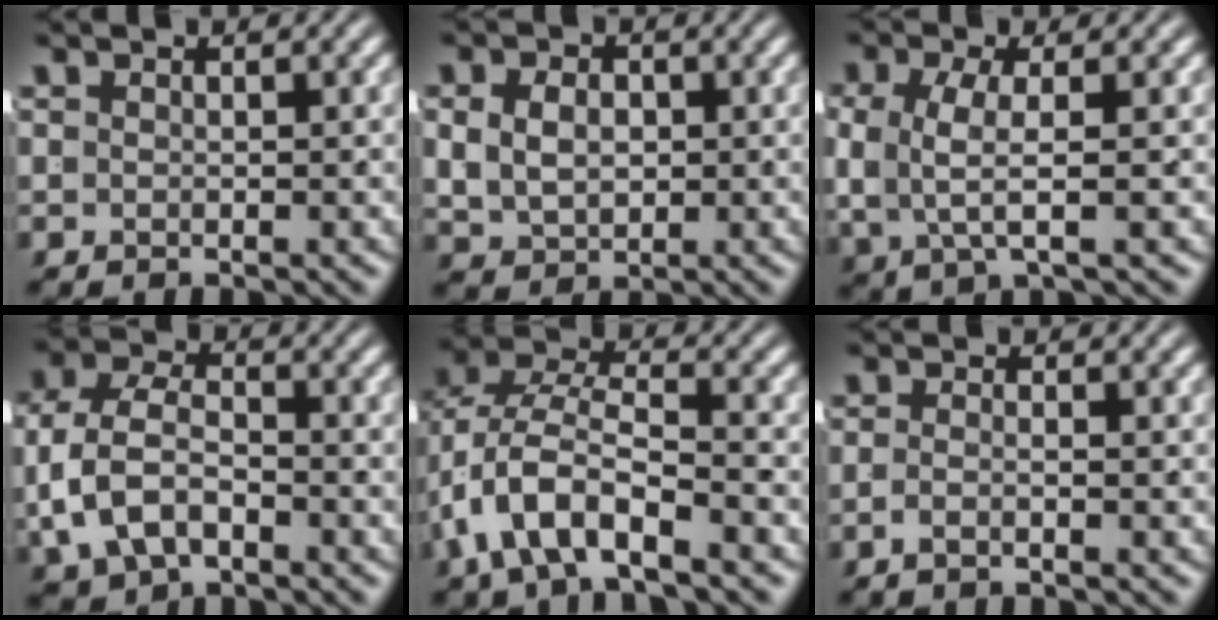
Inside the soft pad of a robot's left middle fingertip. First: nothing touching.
{"total": 3.5, "force": [0.4, 2.7, 2.2], "torque": [-0.035, -0.010, 0.018]}
{"total": 3.9, "force": [0.2, 1.4, 3.6], "torque": [-0.079, -0.014, 0.018]}
{"total": 5.9, "force": [-0.9, 4.3, 4.0], "torque": [-0.094, -0.025, 0.000]}
{"total": 7.2, "force": [-0.6, 5.0, 5.1], "torque": [-0.119, -0.013, -0.013]}
{"total": 1.5, "force": [-1.0, -0.5, 0.9], "torque": [-0.013, -0.004, -0.019]}